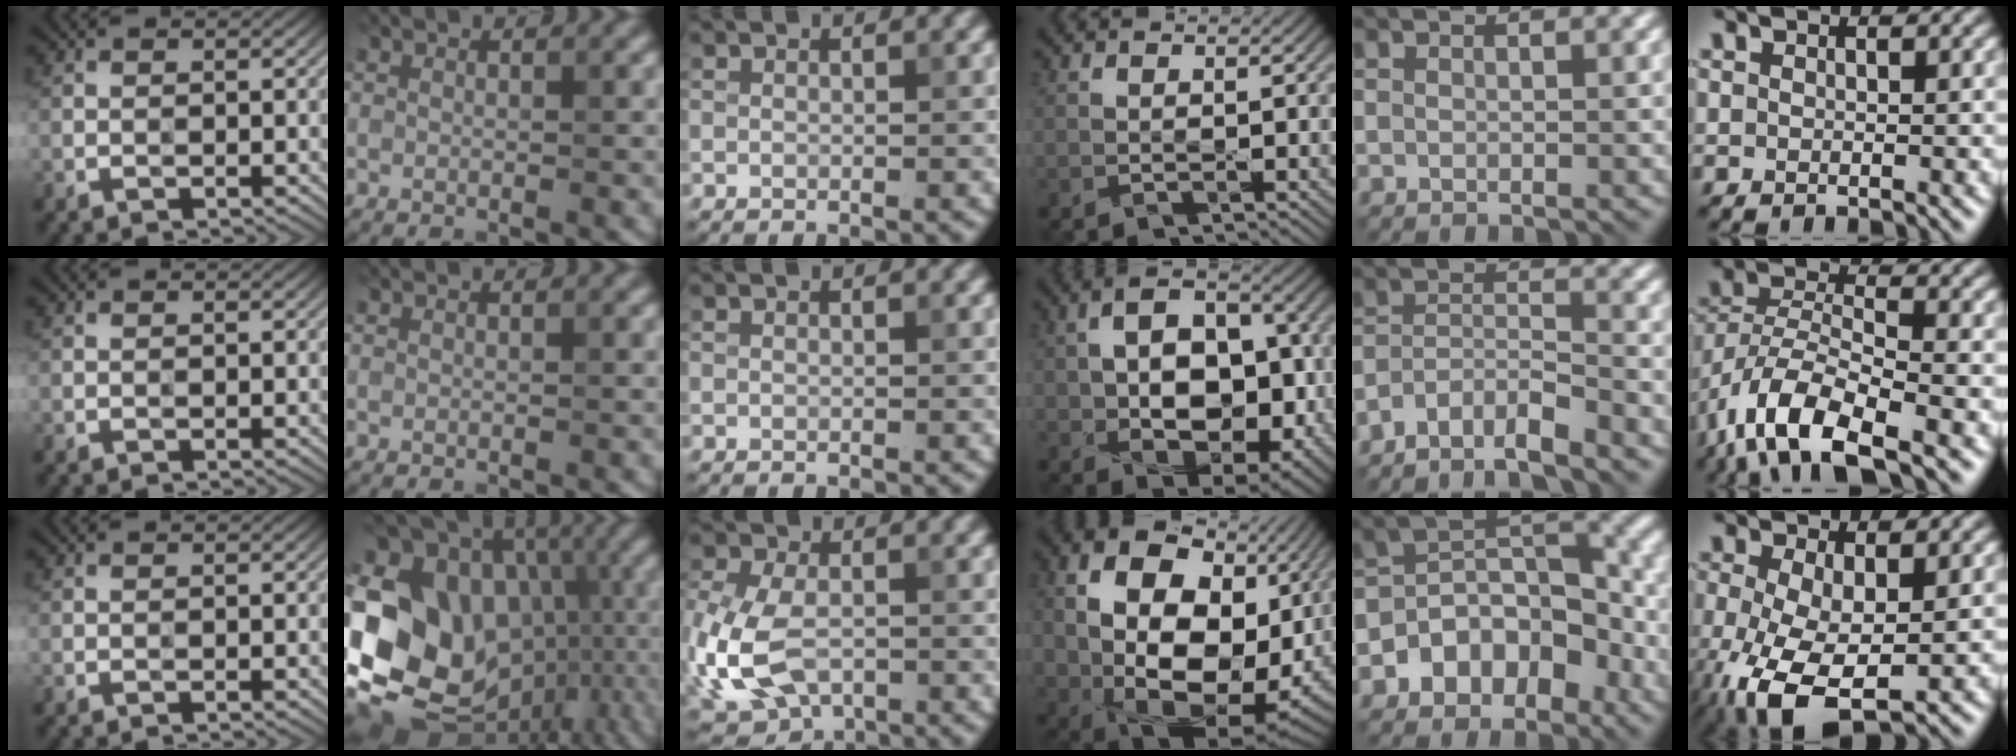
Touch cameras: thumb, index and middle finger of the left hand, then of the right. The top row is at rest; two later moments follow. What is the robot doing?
{"motion": "wipe", "object": "mirror"}